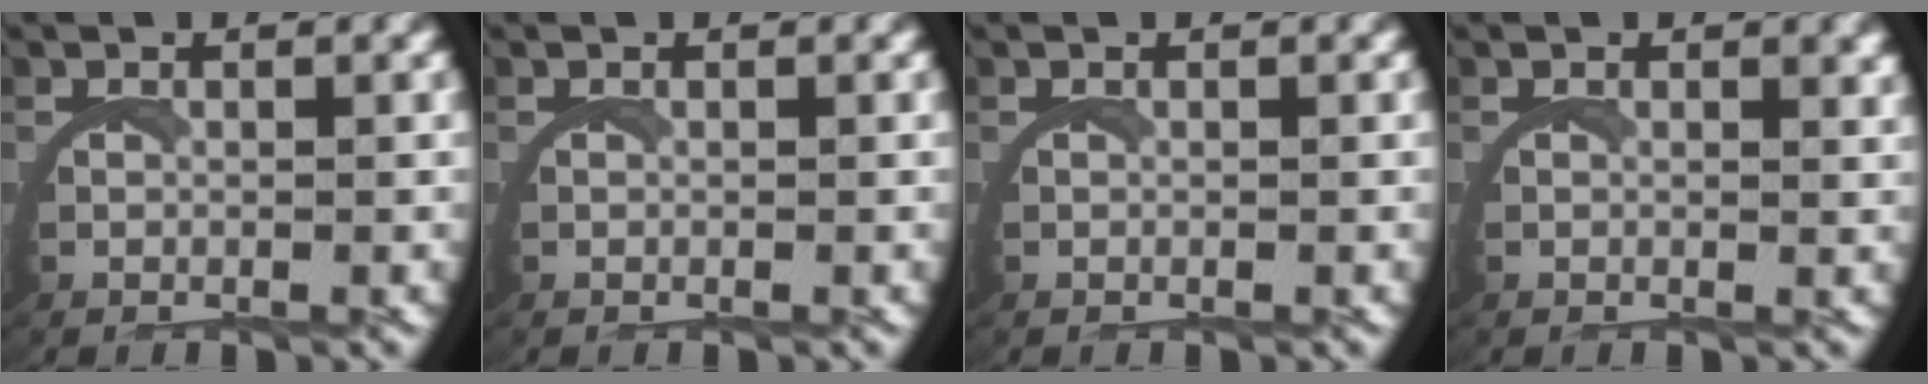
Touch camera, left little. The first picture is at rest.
{"total": 0.0}
{"total": 0.0}
{"total": 0.9, "force": [0.8, 0.1, 0.4], "torque": [-0.011, -0.002, 0.011]}